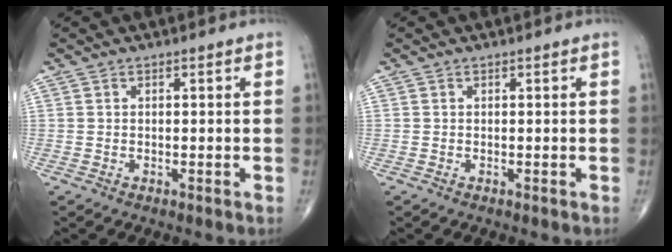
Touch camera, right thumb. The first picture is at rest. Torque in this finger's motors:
{"motor_torque": [-0.38, 0.27, 0.22, 0.17, -0.03]}